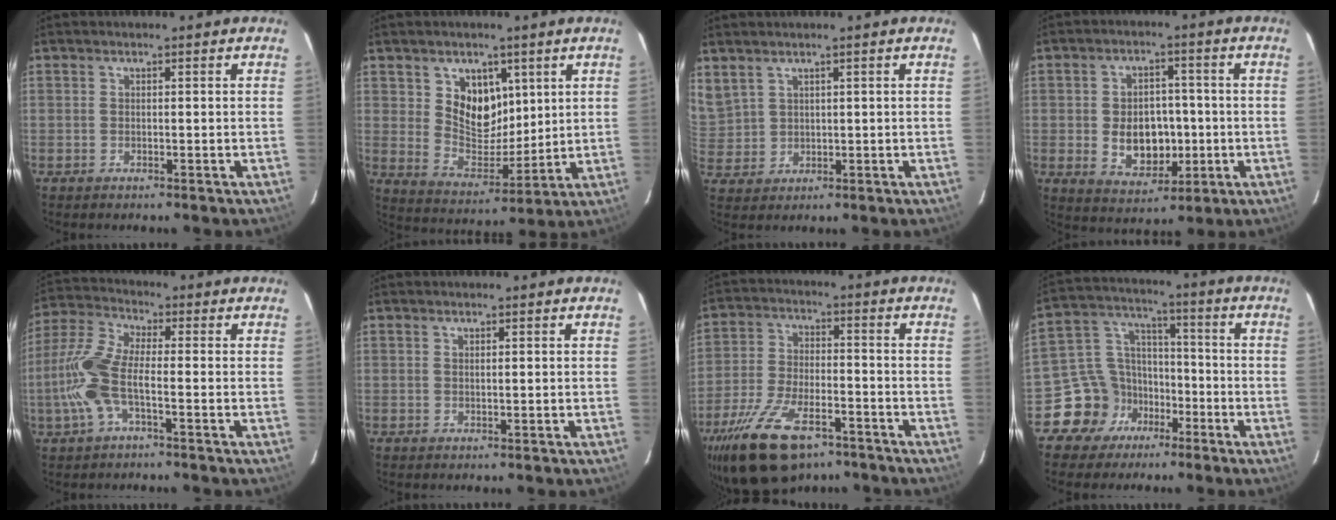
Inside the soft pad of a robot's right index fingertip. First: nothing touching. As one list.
[{"total": 10.1, "force": [4.1, 7.5, 5.4], "torque": [-0.090, -0.008, 0.088]}, {"total": 6.8, "force": [4.2, 4.9, 2.2], "torque": [-0.052, 0.013, 0.102]}, {"total": 10.2, "force": [-1.3, 7.0, 7.2], "torque": [-0.140, 0.001, -0.002]}, {"total": 10.4, "force": [-2.8, 3.2, 9.5], "torque": [-0.225, 0.006, -0.058]}, {"total": 0.6, "force": [0.2, 0.2, 0.5], "torque": [-0.010, 0.002, 0.005]}, {"total": 18.0, "force": [-11.8, 8.3, 10.8], "torque": [-0.233, -0.027, -0.203]}, {"total": 10.8, "force": [-6.2, 8.6, 2.0], "torque": [-0.057, 0.051, -0.103]}]